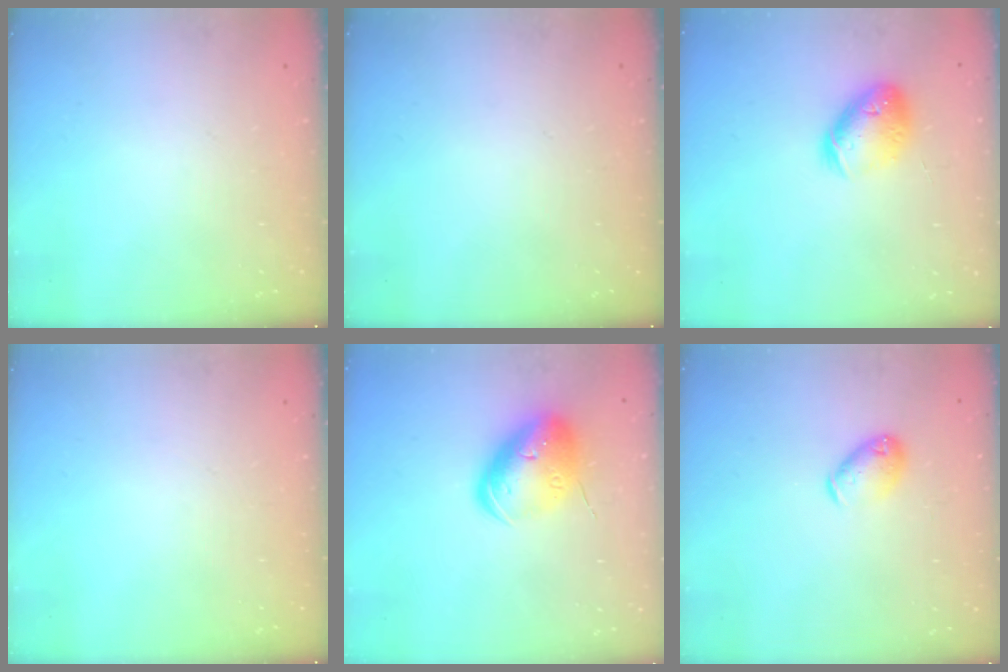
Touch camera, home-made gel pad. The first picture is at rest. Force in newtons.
{"total": 0.0}
{"total": 13.4, "press": 13.2, "slide": 2.1}
{"total": 0.0}
{"total": 14.6, "press": 14.4, "slide": 2.4}
{"total": 6.7, "press": 6.7, "slide": 0.8}